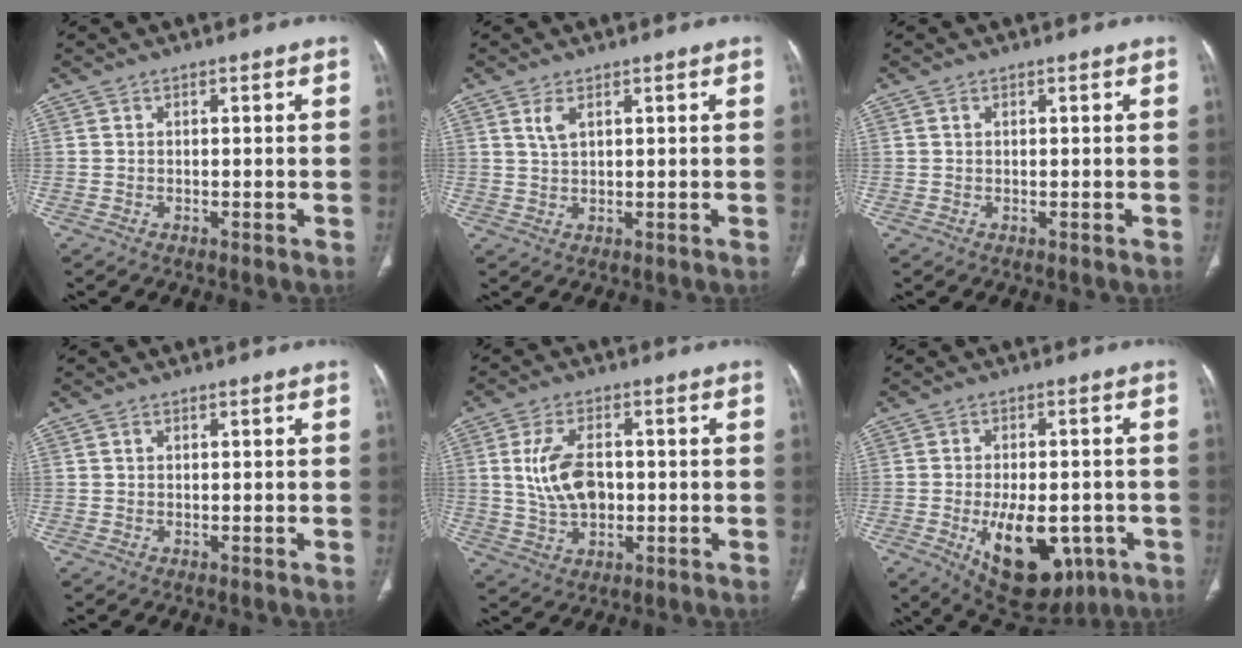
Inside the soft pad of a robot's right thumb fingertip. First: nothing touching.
{"total": 2.7, "force": [1.4, 1.2, 2.0], "torque": [-0.045, -0.003, 0.036]}
{"total": 0.6, "force": [0.3, 0.4, 0.3], "torque": [-0.008, 0.003, 0.006]}
{"total": 0.8, "force": [0.4, 0.5, 0.4], "torque": [-0.008, 0.002, 0.007]}
{"total": 9.6, "force": [0.6, 5.9, 7.6], "torque": [-0.138, 0.003, 0.019]}
{"total": 16.3, "force": [-5.5, 9.0, 12.5], "torque": [-0.167, 0.003, -0.058]}